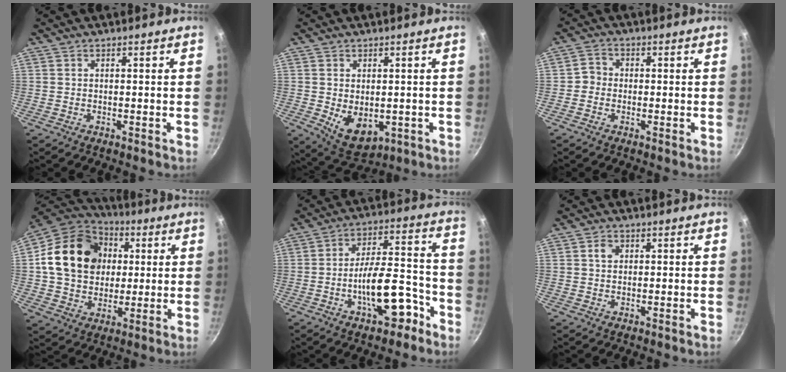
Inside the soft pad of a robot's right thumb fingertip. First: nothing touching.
{"total": 7.9, "force": [-0.7, 5.3, 5.8], "torque": [-0.078, -0.016, 0.009]}
{"total": 2.7, "force": [-0.7, 2.5, 0.9], "torque": [0.002, 0.009, -0.022]}
{"total": 20.4, "force": [3.4, 16.2, 11.9], "torque": [-0.182, 0.020, 0.052]}
{"total": 13.9, "force": [-6.3, 6.0, 10.8], "torque": [-0.133, 0.067, -0.090]}
{"total": 2.0, "force": [0.6, 1.6, 1.1], "torque": [-0.011, 0.004, 0.008]}